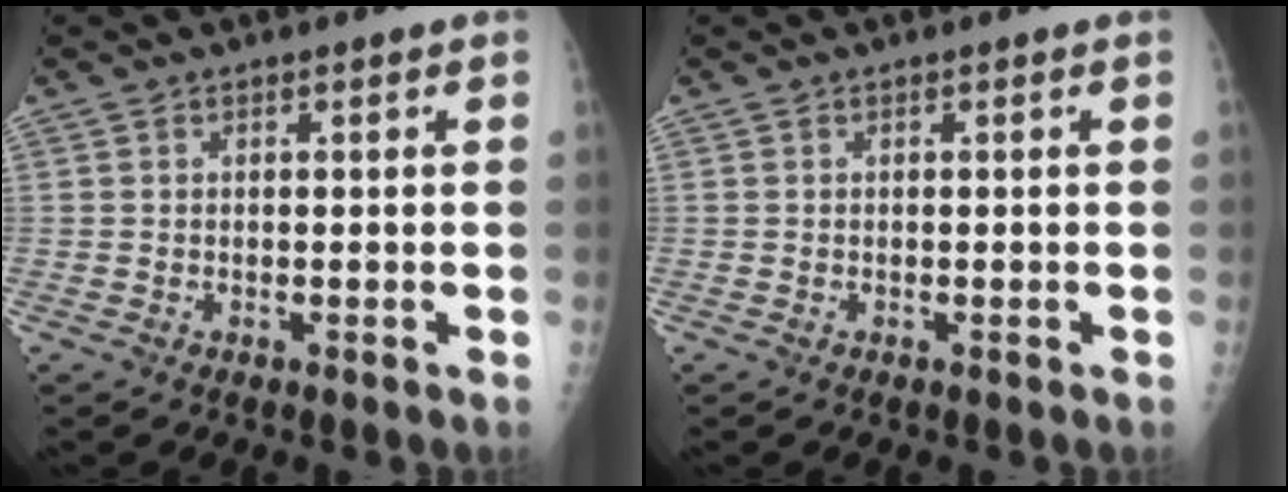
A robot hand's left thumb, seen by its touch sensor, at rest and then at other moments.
{"total": 0.0}